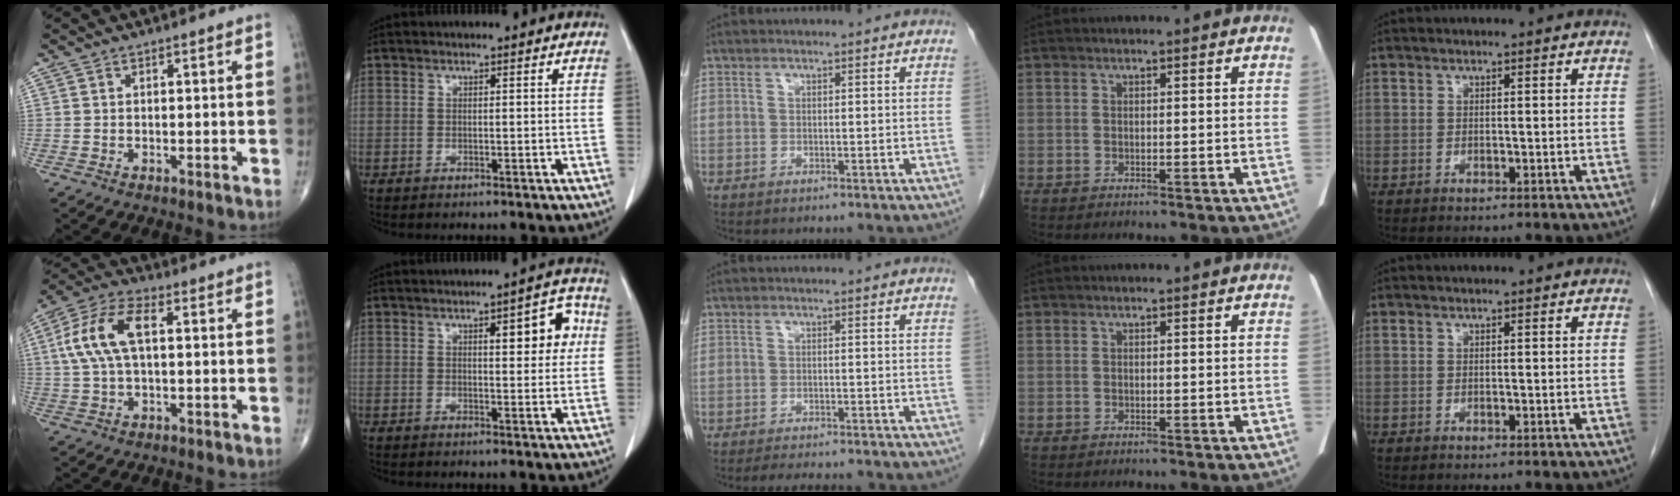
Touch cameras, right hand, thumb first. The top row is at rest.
{"thumb": {"total": 11.5, "force": [1.9, 5.6, 9.9], "torque": [-0.211, 0.028, 0.032]}, "index": {"total": 6.6, "force": [1.9, 2.2, 5.9], "torque": [-0.069, 0.014, 0.022]}, "middle": {"total": 9.8, "force": [-8.8, 1.5, 4.0], "torque": [-0.051, -0.010, -0.110]}}